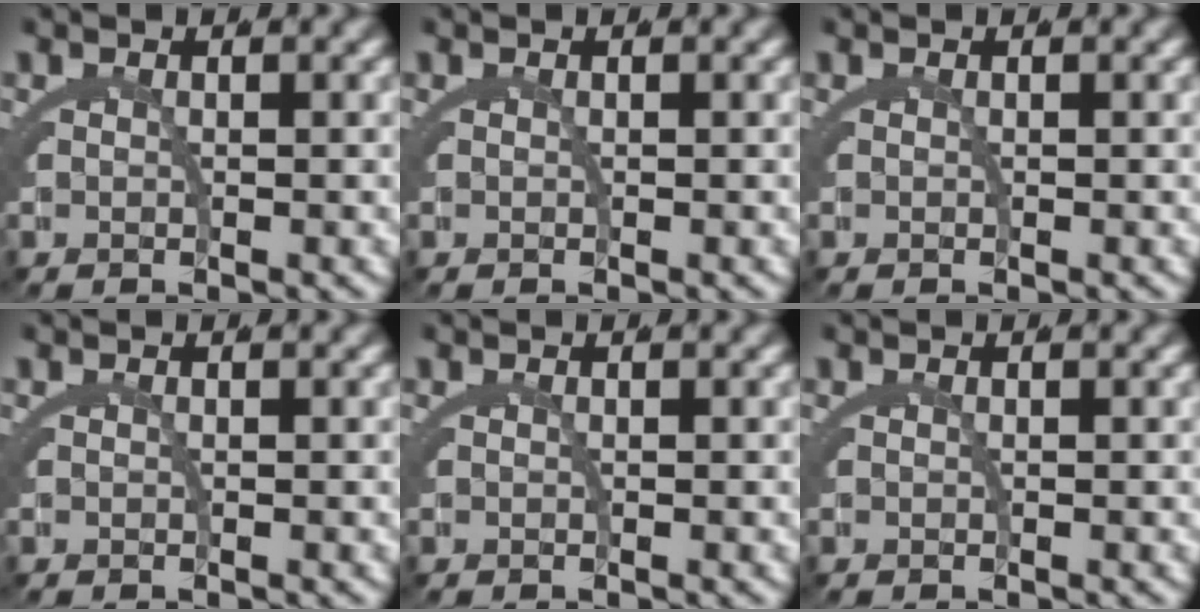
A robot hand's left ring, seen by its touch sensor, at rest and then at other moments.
{"total": 0.0}
{"total": 0.0}
{"total": 0.0}
{"total": 0.0}
{"total": 0.0}